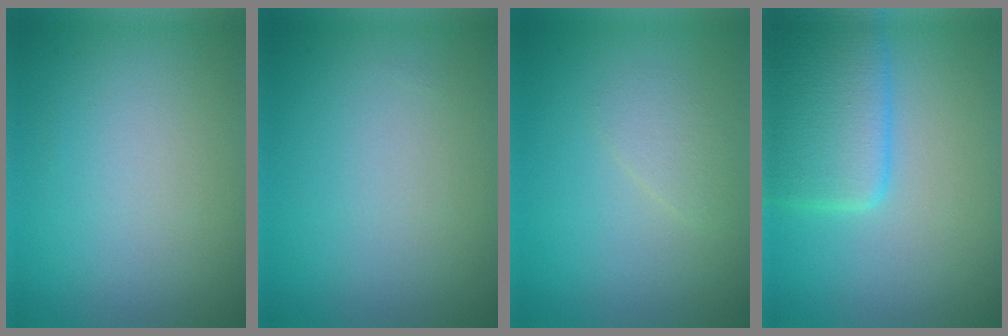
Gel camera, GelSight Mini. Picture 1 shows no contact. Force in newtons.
{"total": 0.0}
{"total": 1.3, "press": 1.3, "slide": 0.1}
{"total": 4.8, "press": 4.8, "slide": 0.2}